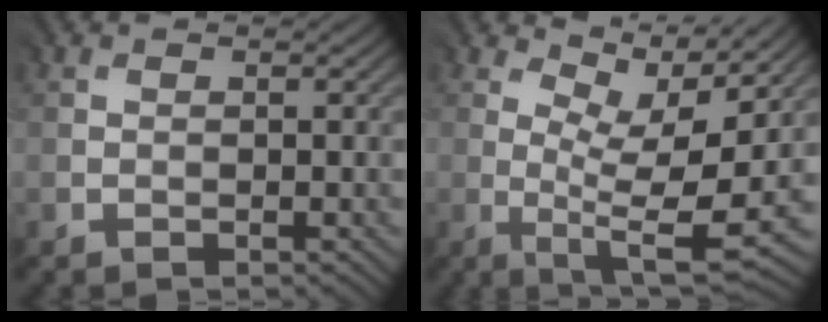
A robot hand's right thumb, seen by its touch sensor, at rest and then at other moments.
{"total": 9.4, "force": [2.2, 2.5, 8.8], "torque": [-0.151, 0.000, 0.055]}